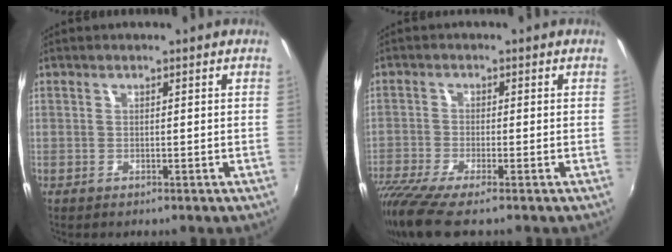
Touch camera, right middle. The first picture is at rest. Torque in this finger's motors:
{"motor_torque": [1.13, -1.01, 0.47, 0.15]}